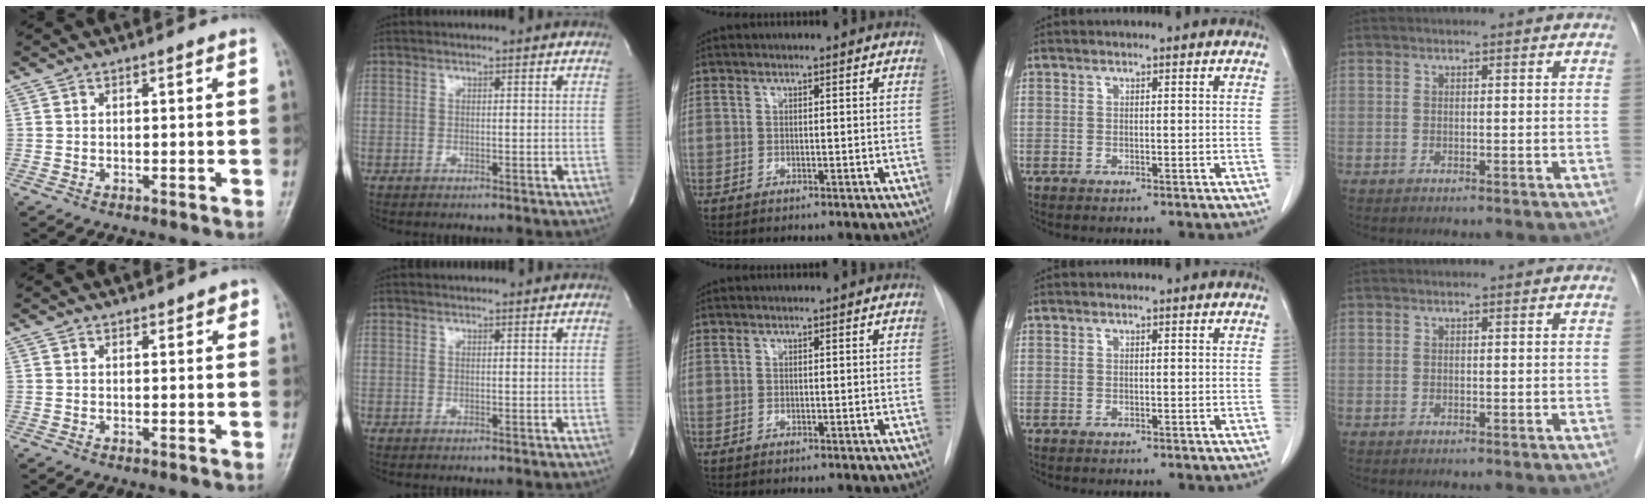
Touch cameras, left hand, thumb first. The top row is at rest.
{"thumb": {"total": 1.9, "force": [1.3, 1.0, 0.9], "torque": [0.006, -0.004, 0.012]}, "index": {"total": 2.0, "force": [2.0, 0.3, 0.2], "torque": [-0.011, 0.014, 0.026]}}